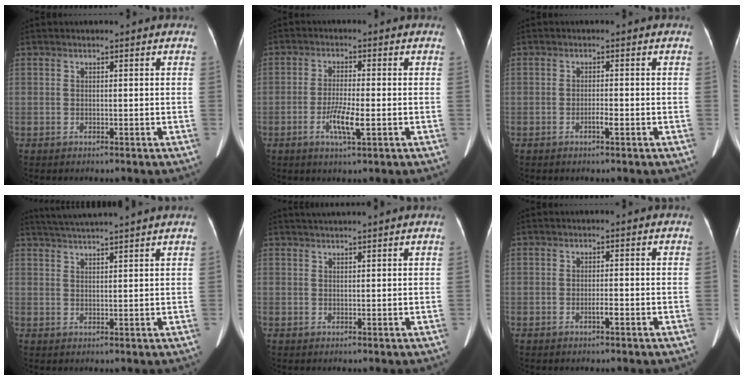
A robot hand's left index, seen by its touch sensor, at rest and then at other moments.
{"total": 4.9, "force": [-1.7, 0.5, 4.6], "torque": [-0.092, -0.007, -0.029]}
{"total": 1.3, "force": [-0.7, 0.1, 1.1], "torque": [-0.022, 0.001, -0.012]}
{"total": 6.8, "force": [6.1, -1.2, 2.8], "torque": [-0.044, 0.028, 0.087]}
{"total": 4.9, "force": [4.4, -0.7, 2.0], "torque": [-0.025, 0.030, 0.063]}
{"total": 1.1, "force": [-0.6, 0.0, 0.9], "torque": [-0.020, 0.000, -0.009]}